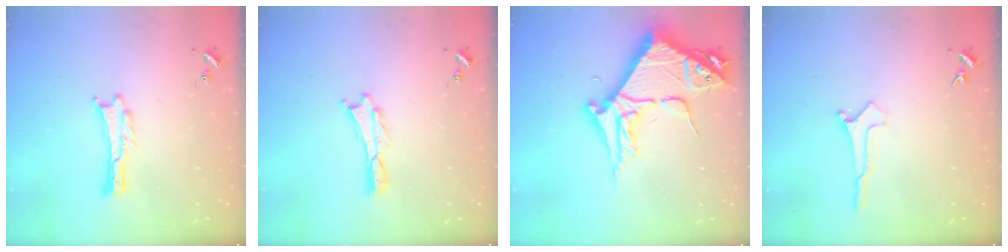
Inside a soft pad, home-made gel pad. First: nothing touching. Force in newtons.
{"total": 0.0}
{"total": 10.1, "press": 10.0, "slide": 1.1}
{"total": 0.0}